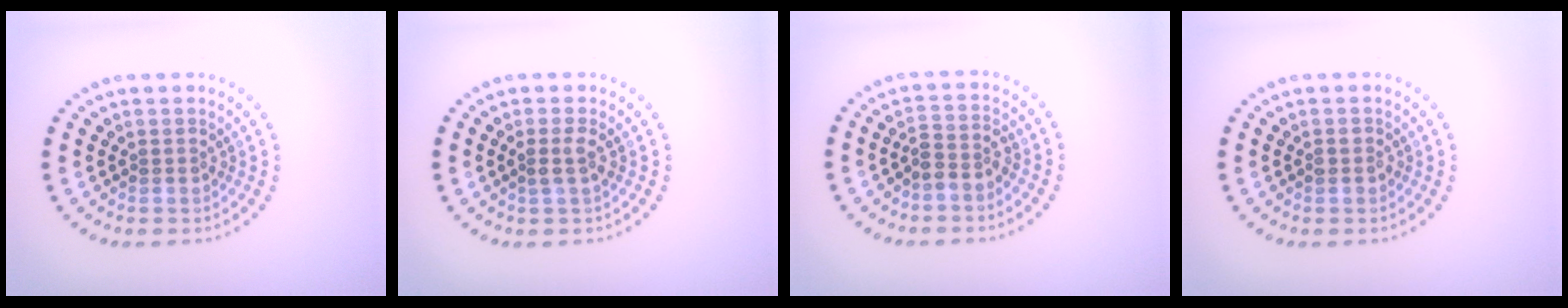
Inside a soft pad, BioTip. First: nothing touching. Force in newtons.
{"total": 1.3, "press": 1.1, "slide": 0.7}
{"total": 2.1, "press": 1.7, "slide": 1.4}
{"total": 0.9, "press": 0.9, "slide": 0.2}